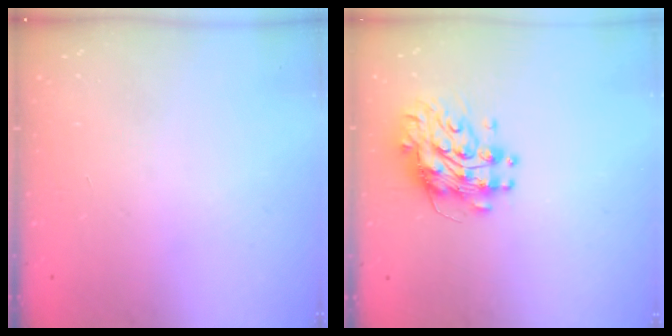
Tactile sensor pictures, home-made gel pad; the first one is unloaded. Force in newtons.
{"total": 9.9, "press": 9.9, "slide": 0.9}